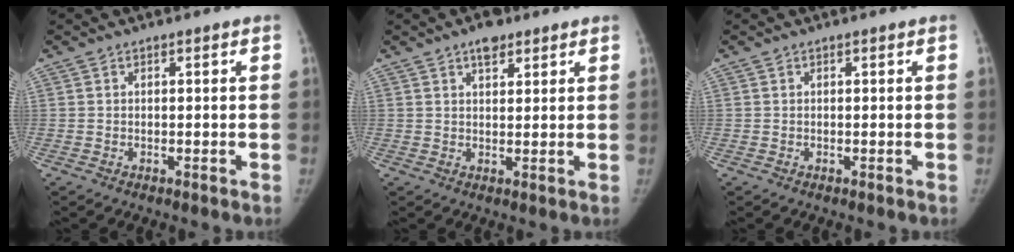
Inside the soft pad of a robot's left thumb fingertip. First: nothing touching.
{"total": 4.1, "force": [2.6, 2.1, 2.2], "torque": [-0.013, -0.011, 0.037]}
{"total": 0.0}